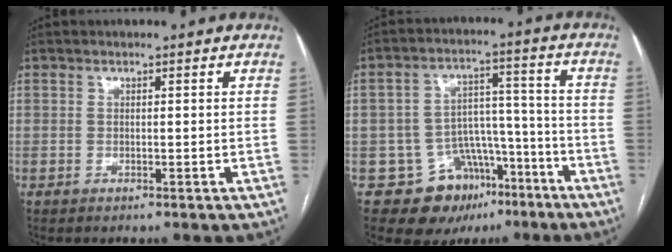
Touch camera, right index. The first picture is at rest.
{"total": 11.1, "force": [-6.6, 8.2, 3.3], "torque": [-0.032, 0.057, -0.090]}